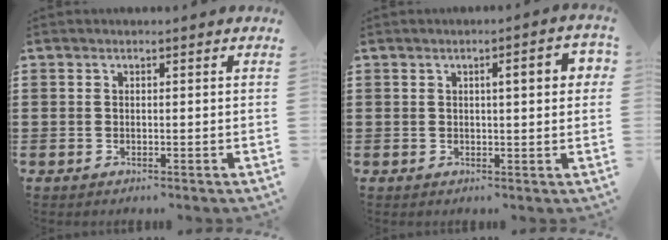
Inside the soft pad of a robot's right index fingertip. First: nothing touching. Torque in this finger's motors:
{"motor_torque": [0.32, -0.14, 0.14, 0.09]}